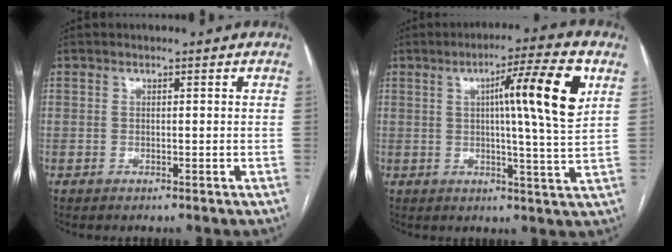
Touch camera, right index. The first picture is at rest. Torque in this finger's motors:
{"motor_torque": [0.56, 0.26, 0.35, 0.13]}